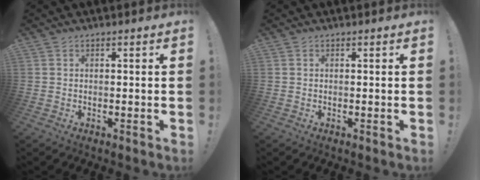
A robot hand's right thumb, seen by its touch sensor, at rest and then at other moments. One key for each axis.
{"total": 0.0}